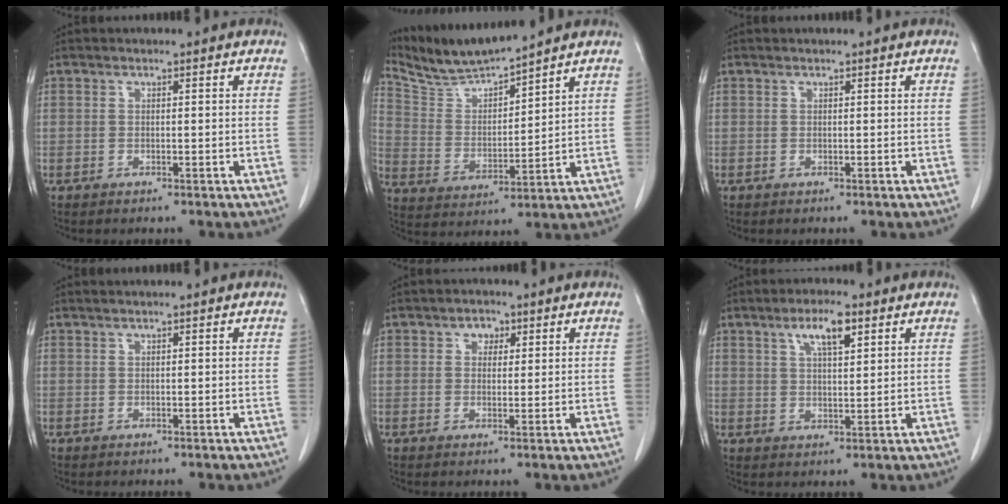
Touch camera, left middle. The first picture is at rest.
{"total": 9.2, "force": [8.9, -0.8, 2.1], "torque": [-0.060, -0.002, 0.187]}
{"total": 0.0}
{"total": 0.8, "force": [0.7, -0.2, 0.4], "torque": [-0.012, 0.007, 0.018]}
{"total": 2.3, "force": [1.1, 1.6, 1.1], "torque": [-0.015, 0.004, 0.016]}
{"total": 5.7, "force": [3.2, 1.3, 4.5], "torque": [-0.083, 0.005, 0.054]}